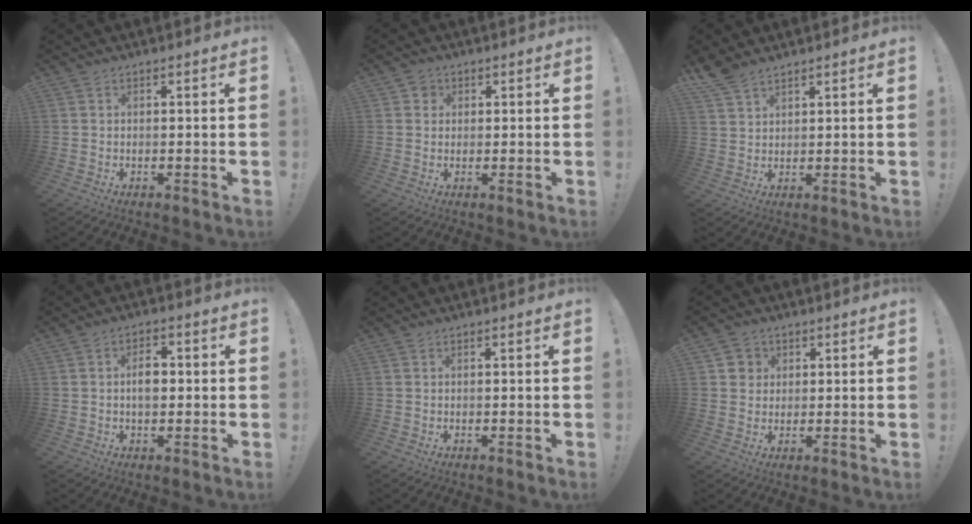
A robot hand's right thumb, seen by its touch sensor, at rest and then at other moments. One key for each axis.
{"total": 2.4, "fx": 0.7, "fy": 2.3, "fz": 0.5, "tx": -0.009, "ty": 0.003, "tz": 0.013}
{"total": 5.1, "fx": 4.4, "fy": 1.6, "fz": 2.1, "tx": -0.045, "ty": -0.025, "tz": 0.085}
{"total": 5.1, "fx": 0.0, "fy": 3.2, "fz": 3.9, "tx": -0.061, "ty": 0.004, "tz": -0.007}
{"total": 0.0}
{"total": 4.1, "fx": 1.2, "fy": 3.9, "fz": 0.7, "tx": -0.007, "ty": 0.000, "tz": 0.021}